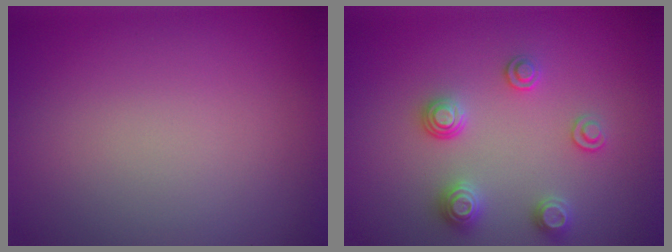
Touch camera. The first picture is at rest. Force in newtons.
{"total": 2.6, "press": 2.6, "slide": 0.4}